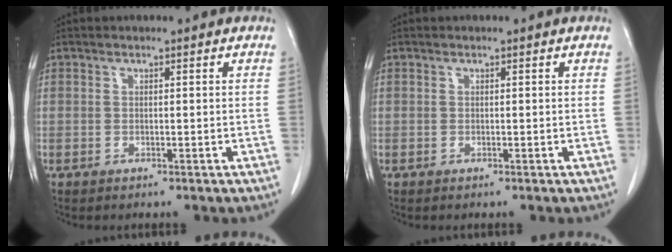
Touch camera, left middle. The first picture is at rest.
{"total": 0.0}